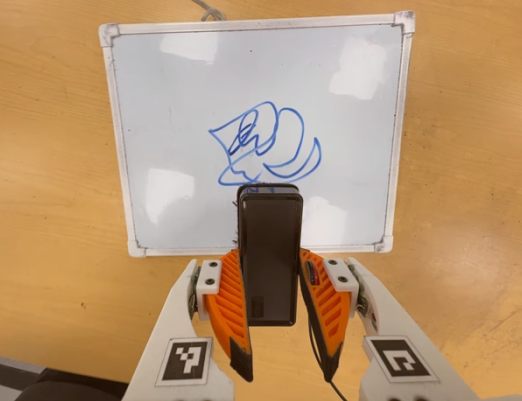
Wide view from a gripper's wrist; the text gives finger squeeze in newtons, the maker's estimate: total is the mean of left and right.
{"total": 5.5, "left": 4.0, "right": 7.1}